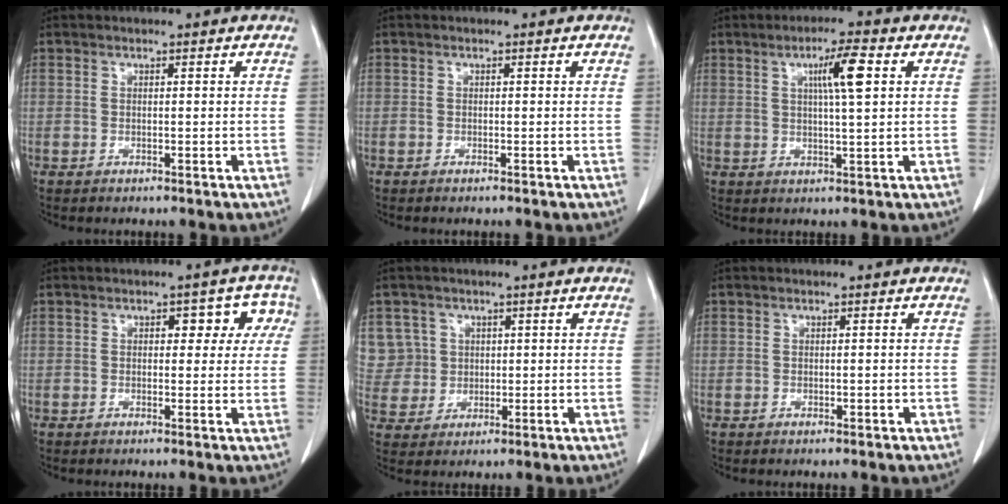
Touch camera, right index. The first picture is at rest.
{"total": 0.0}
{"total": 6.1, "force": [1.9, 0.1, 5.8], "torque": [-0.098, 0.002, 0.032]}
{"total": 5.6, "force": [1.6, 3.2, 4.3], "torque": [-0.031, 0.028, 0.015]}
{"total": 7.2, "force": [2.5, 6.7, 0.0], "torque": [0.002, 0.022, 0.063]}
{"total": 0.6, "force": [-0.1, 0.4, 0.5], "torque": [-0.009, 0.001, 0.001]}